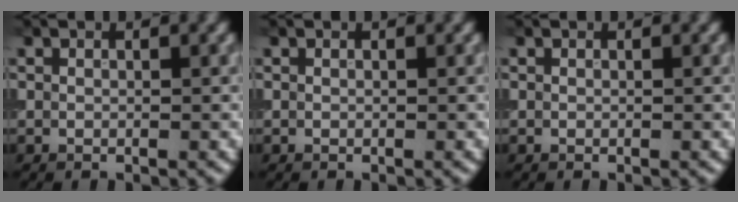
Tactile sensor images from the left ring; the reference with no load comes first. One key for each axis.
{"total": 0.0}
{"total": 0.0}